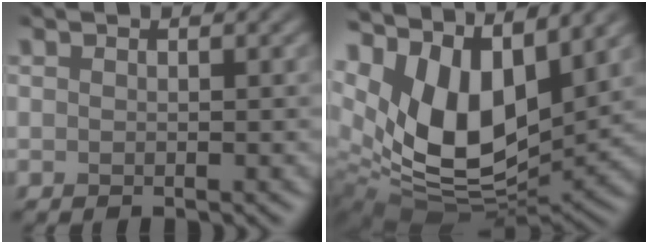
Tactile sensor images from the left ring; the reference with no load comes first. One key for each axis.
{"total": 11.9, "fx": 3.7, "fy": 6.9, "fz": 9.0, "tx": -0.170, "ty": -0.006, "tz": 0.068}